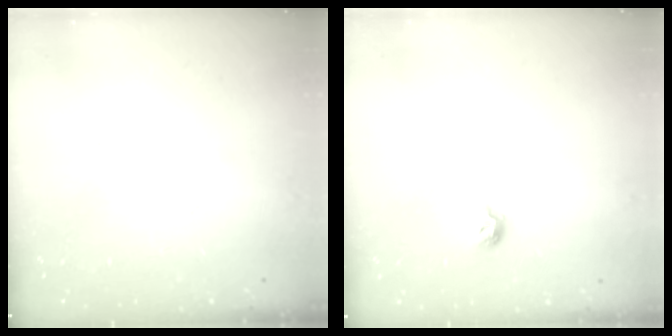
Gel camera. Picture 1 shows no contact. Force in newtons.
{"total": 5.3, "press": 5.3, "slide": 0.9}